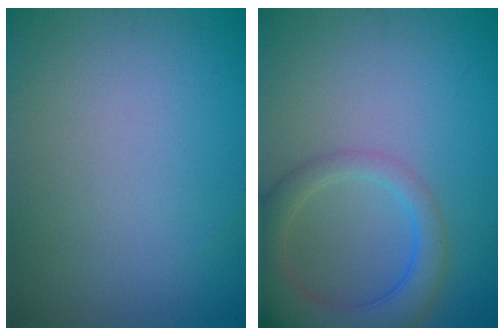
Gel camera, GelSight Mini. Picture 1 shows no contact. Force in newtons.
{"total": 5.6, "press": 5.6, "slide": 0.4}